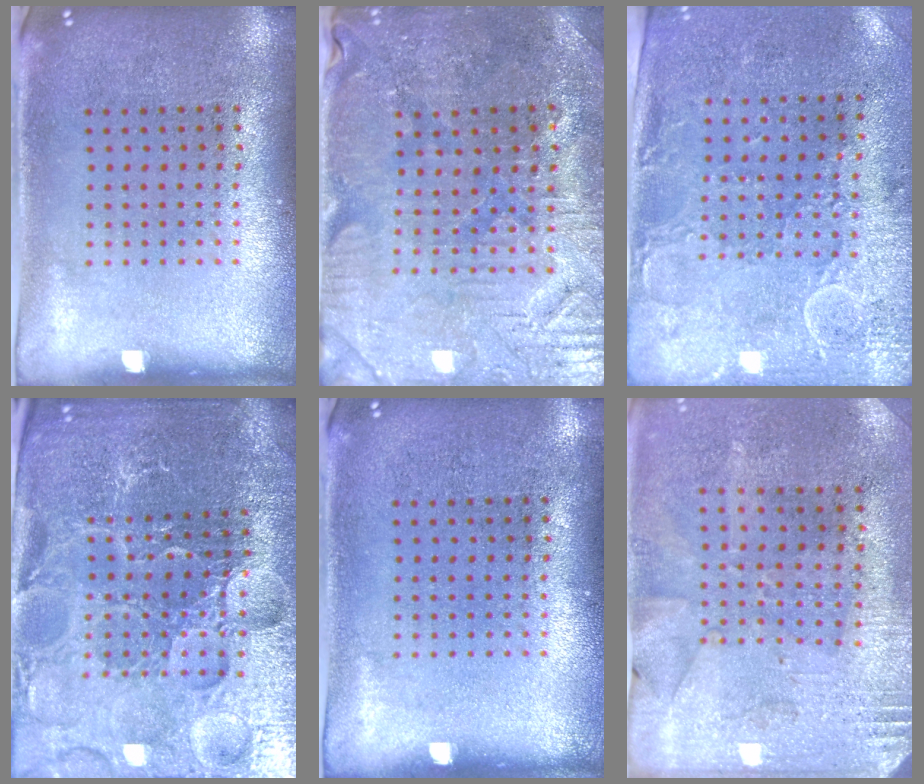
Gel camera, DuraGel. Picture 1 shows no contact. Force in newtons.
{"total": 1.7, "press": 1.6, "slide": 0.5}
{"total": 2.9, "press": 2.3, "slide": 1.7}
{"total": 5.1, "press": 4.8, "slide": 1.7}
{"total": 0.0}
{"total": 2.8, "press": 2.2, "slide": 1.7}